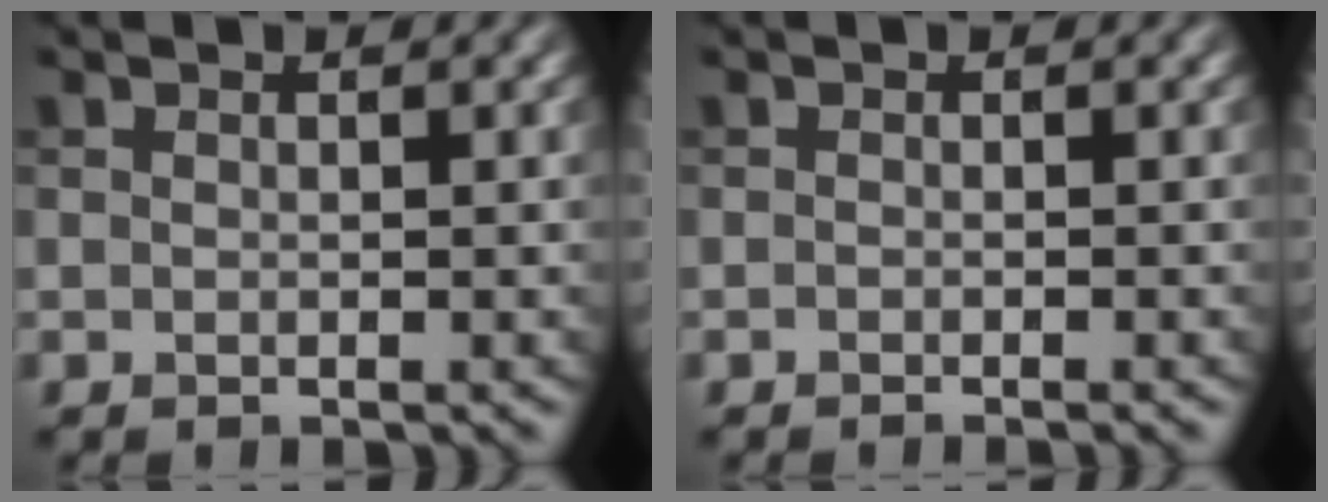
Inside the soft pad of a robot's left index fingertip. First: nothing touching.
{"total": 0.7, "force": [-0.6, 0.1, 0.3], "torque": [0.001, -0.002, -0.013]}